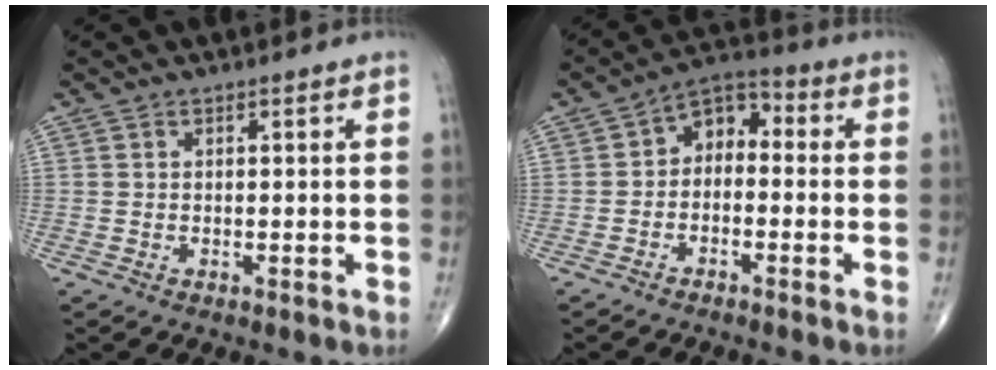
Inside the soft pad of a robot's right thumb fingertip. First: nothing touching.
{"total": 6.6, "force": [-0.8, 4.6, 4.6], "torque": [-0.043, 0.037, -0.034]}